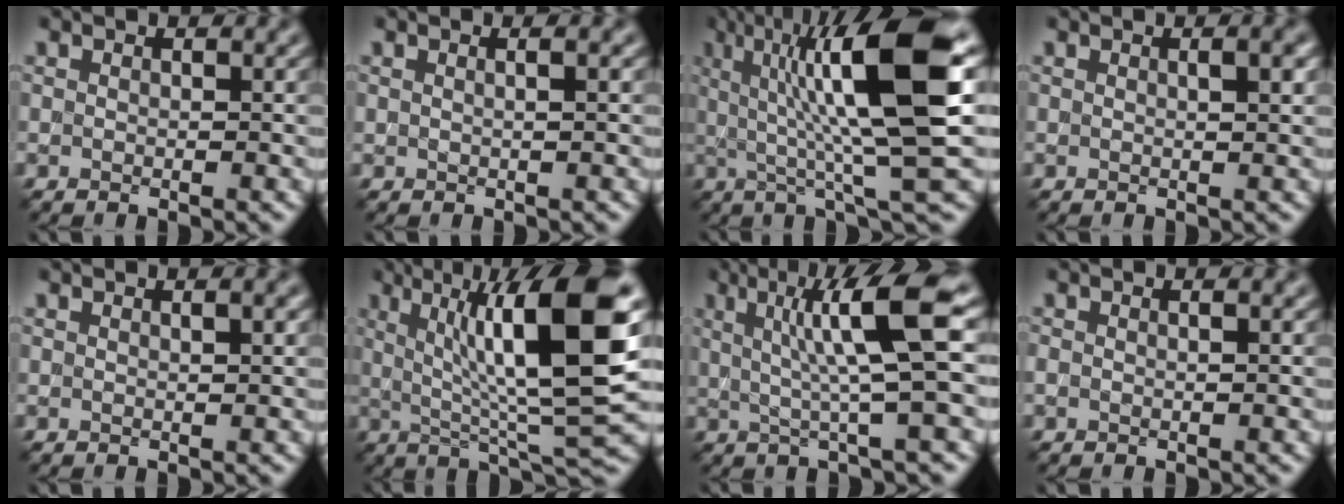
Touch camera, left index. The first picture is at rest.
{"total": 1.0, "force": [0.3, 0.3, 0.9], "torque": [-0.010, 0.001, -0.002]}
{"total": 12.2, "force": [2.5, 2.2, 11.8], "torque": [-0.179, 0.007, 0.045]}
{"total": 1.5, "force": [0.4, 0.2, 1.4], "torque": [-0.016, 0.000, 0.005]}
{"total": 0.8, "force": [0.3, 0.1, 0.7], "torque": [-0.009, -0.001, 0.004]}
{"total": 12.4, "force": [2.8, 2.3, 11.9], "torque": [-0.167, 0.001, 0.048]}
{"total": 7.0, "force": [1.4, 0.9, 6.8], "torque": [-0.110, 0.008, 0.024]}
{"total": 0.7, "force": [0.0, 0.1, 0.7], "torque": [-0.009, 0.000, -0.002]}